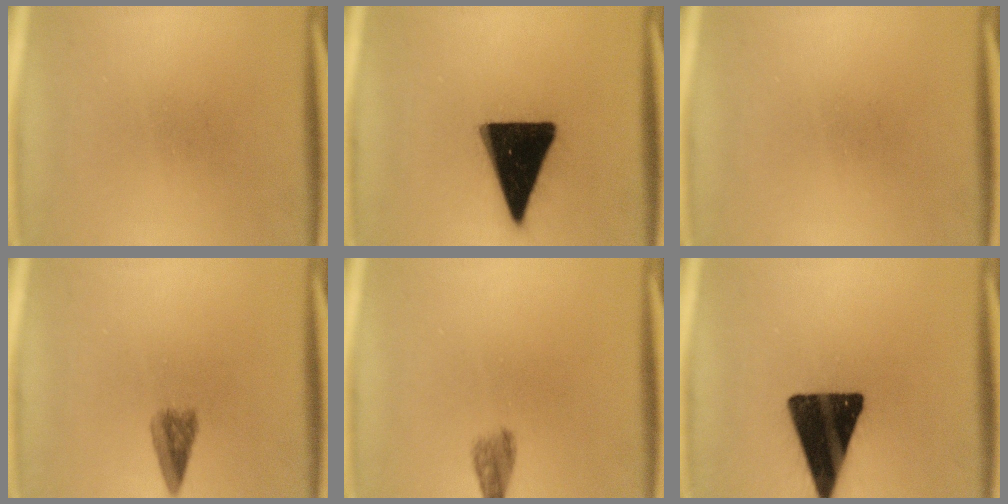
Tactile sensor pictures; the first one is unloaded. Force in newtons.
{"total": 19.8}
{"total": 0.0}
{"total": 3.0}
{"total": 2.4}
{"total": 18.4}